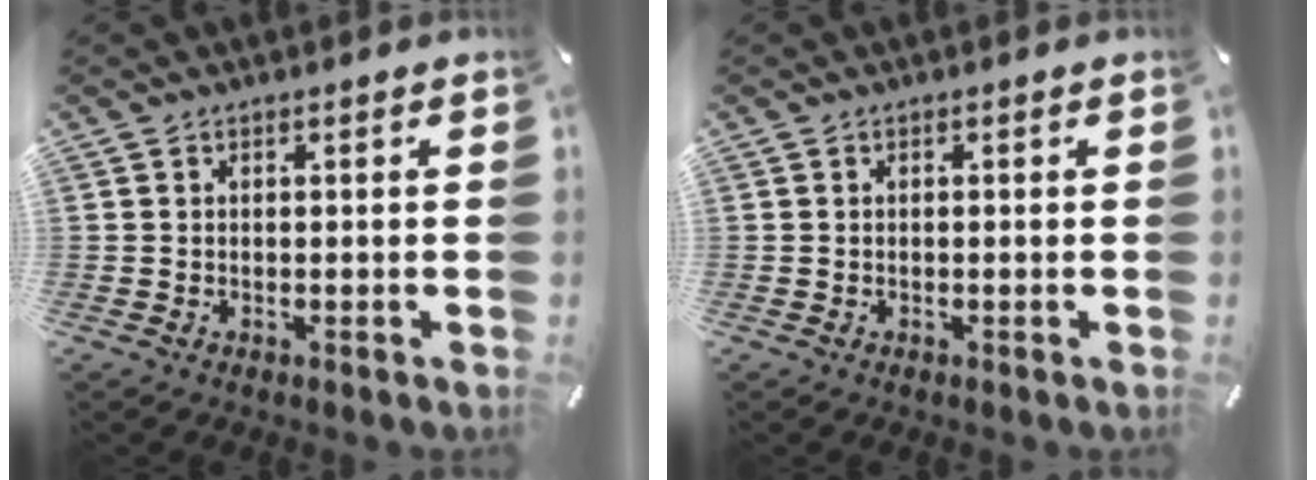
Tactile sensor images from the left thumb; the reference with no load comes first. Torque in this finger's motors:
{"motor_torque": [0.04, 0.26, 0.03, -0.18, 0.00]}